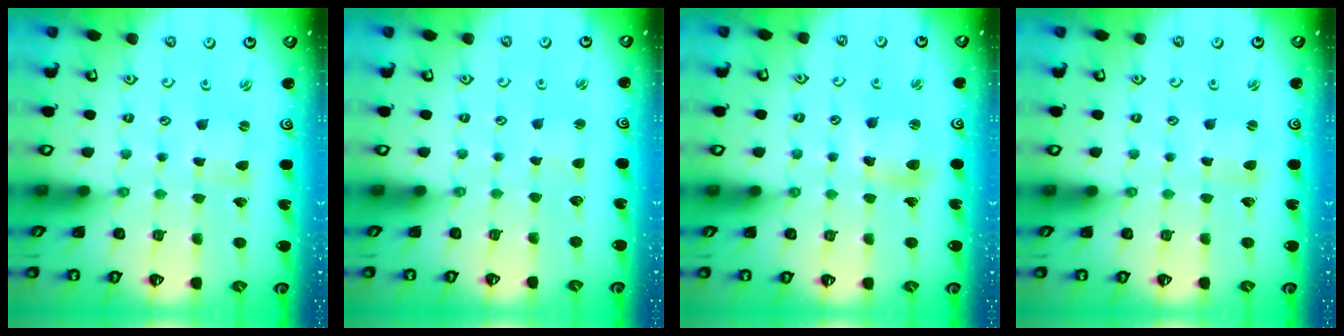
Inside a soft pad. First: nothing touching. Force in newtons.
{"total": 1.4, "press": 1.4, "slide": 0.3}
{"total": 9.0, "press": 8.9, "slide": 1.4}
{"total": 1.9, "press": 1.9, "slide": 0.3}